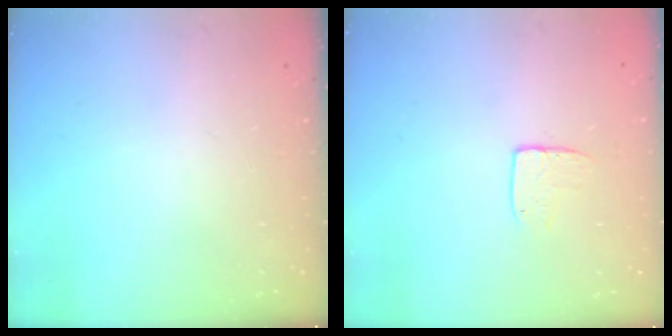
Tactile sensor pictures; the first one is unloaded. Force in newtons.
{"total": 6.7, "press": 6.7, "slide": 0.5}